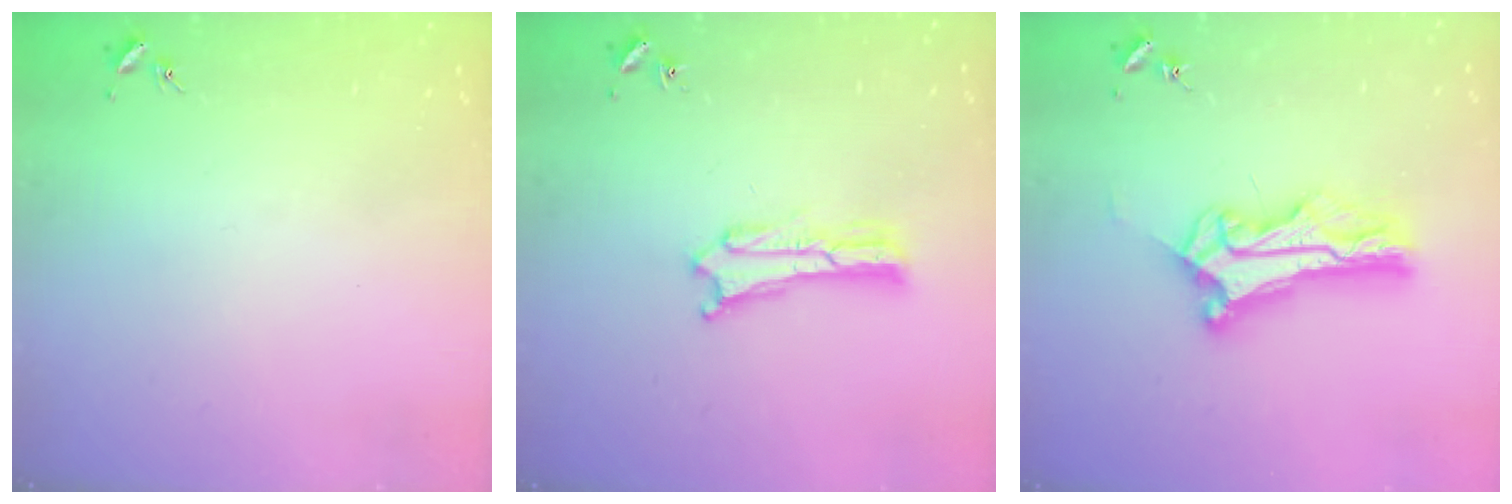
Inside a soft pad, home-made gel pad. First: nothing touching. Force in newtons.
{"total": 1.2, "press": 1.2, "slide": 0.2}
{"total": 9.7, "press": 9.7, "slide": 0.8}